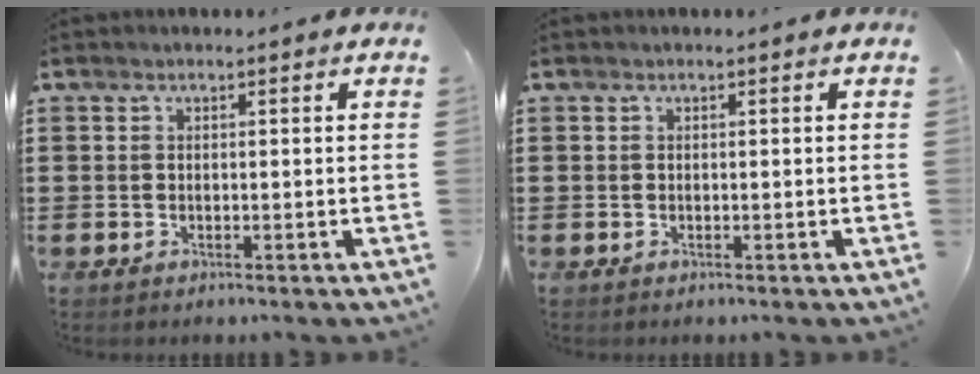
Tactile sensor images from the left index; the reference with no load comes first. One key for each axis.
{"total": 0.0}